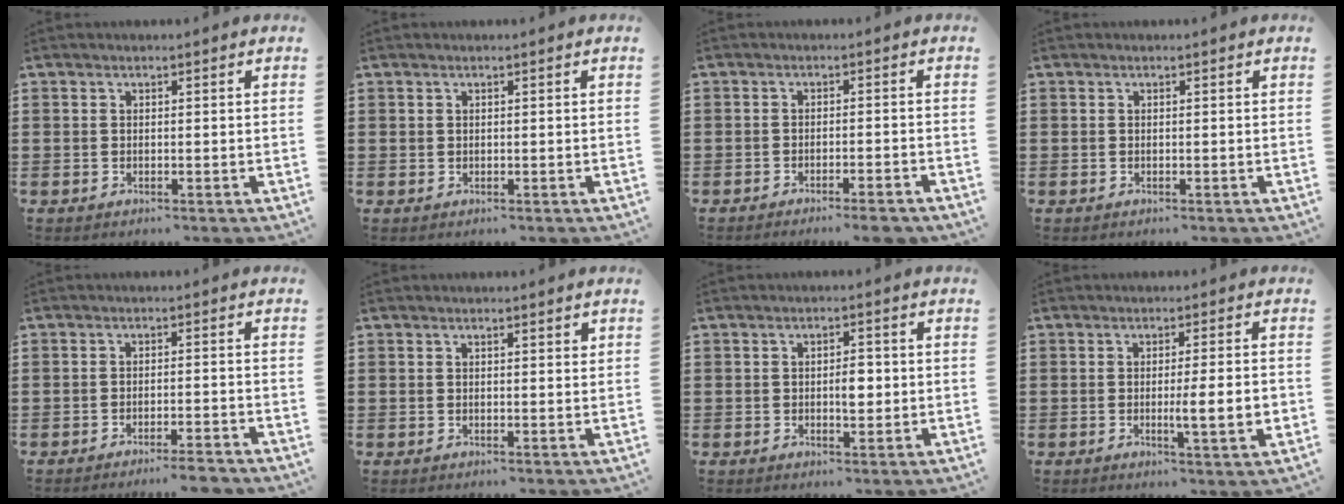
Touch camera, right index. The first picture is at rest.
{"total": 0.5, "force": [0.2, 0.4, 0.1], "torque": [-0.003, 0.003, 0.005]}
{"total": 2.8, "force": [-2.4, -0.4, 1.3], "torque": [-0.023, -0.003, -0.047]}
{"total": 0.0}
{"total": 3.0, "force": [-2.8, -0.4, 1.2], "torque": [-0.022, -0.004, -0.054]}
{"total": 0.7, "force": [0.4, 0.2, 0.5], "torque": [-0.011, 0.001, 0.007]}
{"total": 3.1, "force": [-0.1, 1.3, 2.8], "torque": [-0.045, 0.000, -0.005]}
{"total": 5.5, "force": [-0.9, 0.2, 5.4], "torque": [-0.082, -0.014, -0.018]}